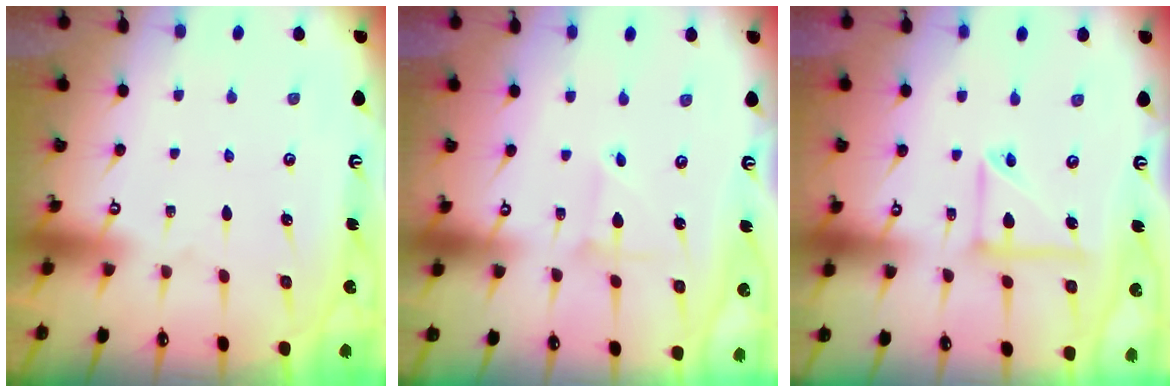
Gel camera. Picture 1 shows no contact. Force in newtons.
{"total": 2.0, "press": 2.0, "slide": 0.2}
{"total": 10.4, "press": 10.3, "slide": 1.0}